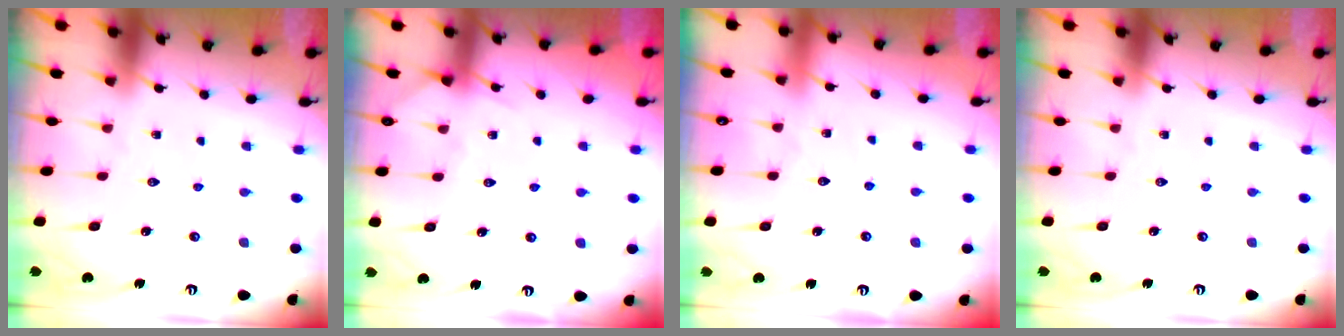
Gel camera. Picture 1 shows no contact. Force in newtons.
{"total": 4.2, "press": 4.2, "slide": 0.6}
{"total": 3.2, "press": 3.2, "slide": 0.3}
{"total": 0.0}